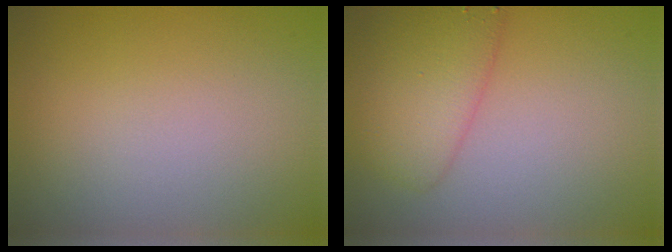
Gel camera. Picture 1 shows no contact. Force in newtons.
{"total": 3.9, "press": 3.9, "slide": 0.1}